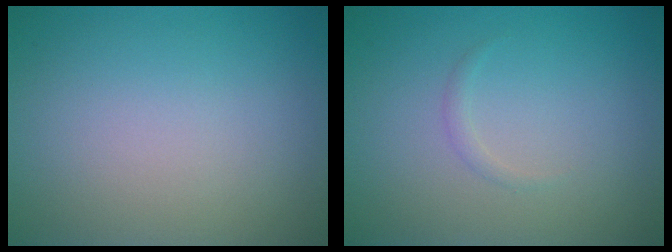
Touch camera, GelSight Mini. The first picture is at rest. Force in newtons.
{"total": 0.6, "press": 0.6, "slide": 0.0}